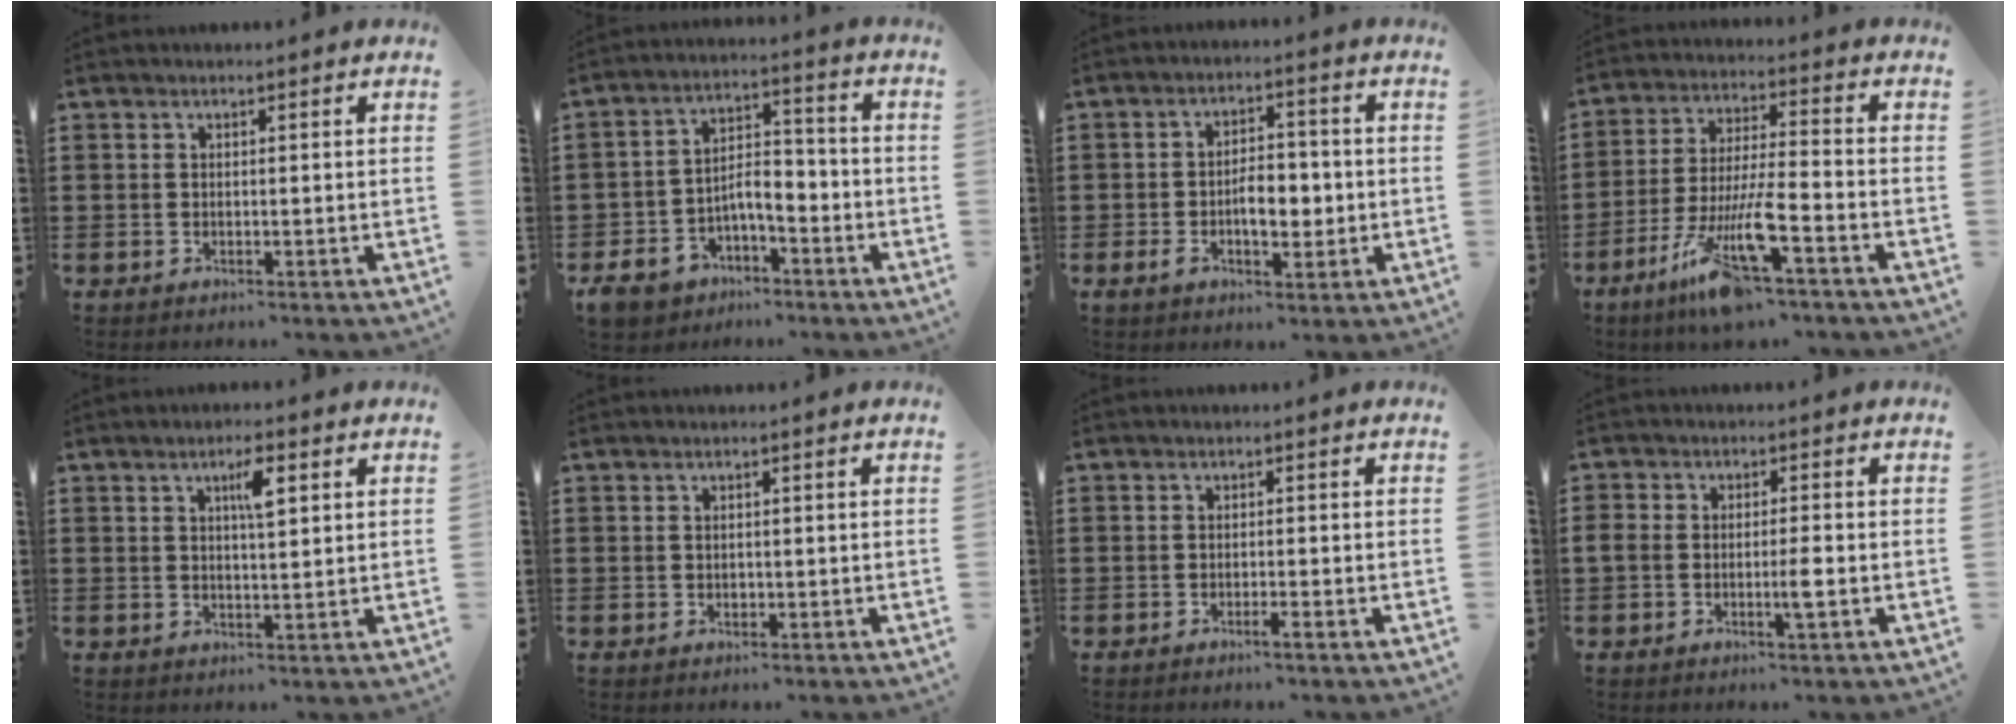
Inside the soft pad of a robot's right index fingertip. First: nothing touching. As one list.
[{"total": 6.1, "force": [-3.6, 3.8, 3.1], "torque": [-0.070, 0.017, -0.074]}, {"total": 6.2, "force": [-1.1, 3.5, 5.0], "torque": [-0.076, 0.005, -0.025]}, {"total": 12.4, "force": [-7.7, 1.7, 9.6], "torque": [-0.211, -0.014, -0.148]}, {"total": 3.9, "force": [1.5, 0.9, 3.5], "torque": [-0.057, 0.003, 0.019]}, {"total": 0.6, "force": [-0.1, 0.5, 0.4], "torque": [-0.009, 0.000, -0.002]}, {"total": 1.4, "force": [-1.0, -0.1, 1.0], "torque": [-0.018, -0.005, -0.018]}, {"total": 3.3, "force": [-1.2, 0.9, 2.9], "torque": [-0.066, -0.002, -0.027]}]